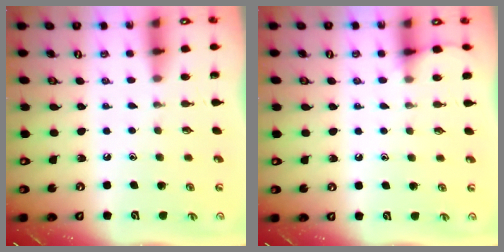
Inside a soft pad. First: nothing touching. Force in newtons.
{"total": 4.6, "press": 4.6, "slide": 0.6}